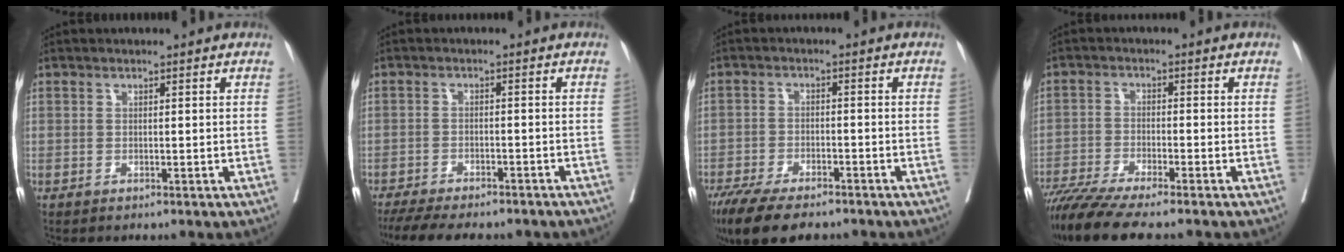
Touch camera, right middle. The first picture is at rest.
{"total": 15.9, "force": [-13.6, 3.9, 7.3], "torque": [-0.146, -0.020, -0.183]}
{"total": 11.7, "force": [-9.2, 3.5, 6.3], "torque": [-0.104, -0.015, -0.146]}
{"total": 11.5, "force": [-9.6, 0.4, 6.3], "torque": [-0.100, -0.026, -0.160]}